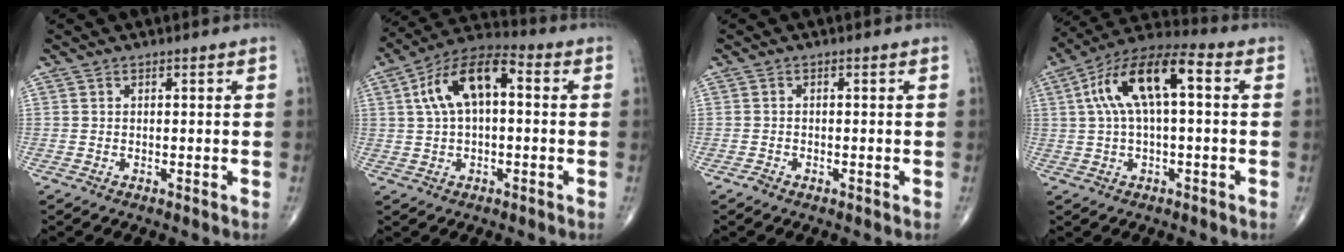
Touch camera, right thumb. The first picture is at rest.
{"total": 12.6, "force": [2.1, 6.3, 10.7], "torque": [-0.195, 0.038, 0.027]}
{"total": 0.8, "force": [-0.6, 0.4, 0.3], "torque": [-0.008, 0.000, -0.015]}
{"total": 14.4, "force": [2.6, 5.8, 12.9], "torque": [-0.248, 0.045, 0.038]}